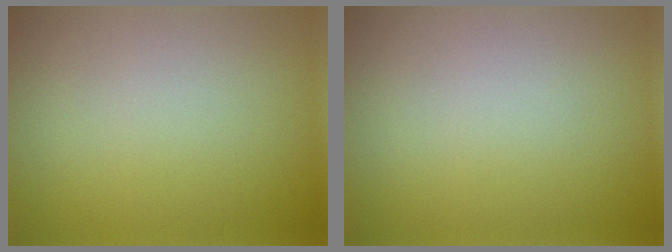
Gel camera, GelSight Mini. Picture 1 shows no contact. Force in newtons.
{"total": 0.0}